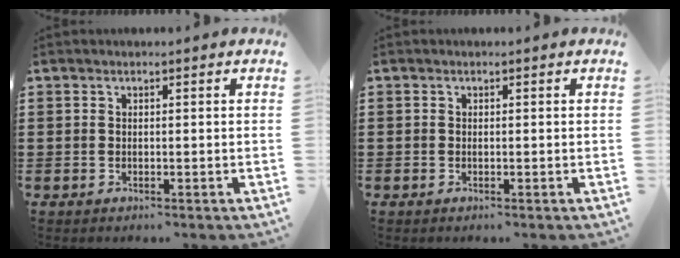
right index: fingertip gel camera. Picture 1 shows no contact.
{"total": 0.0}